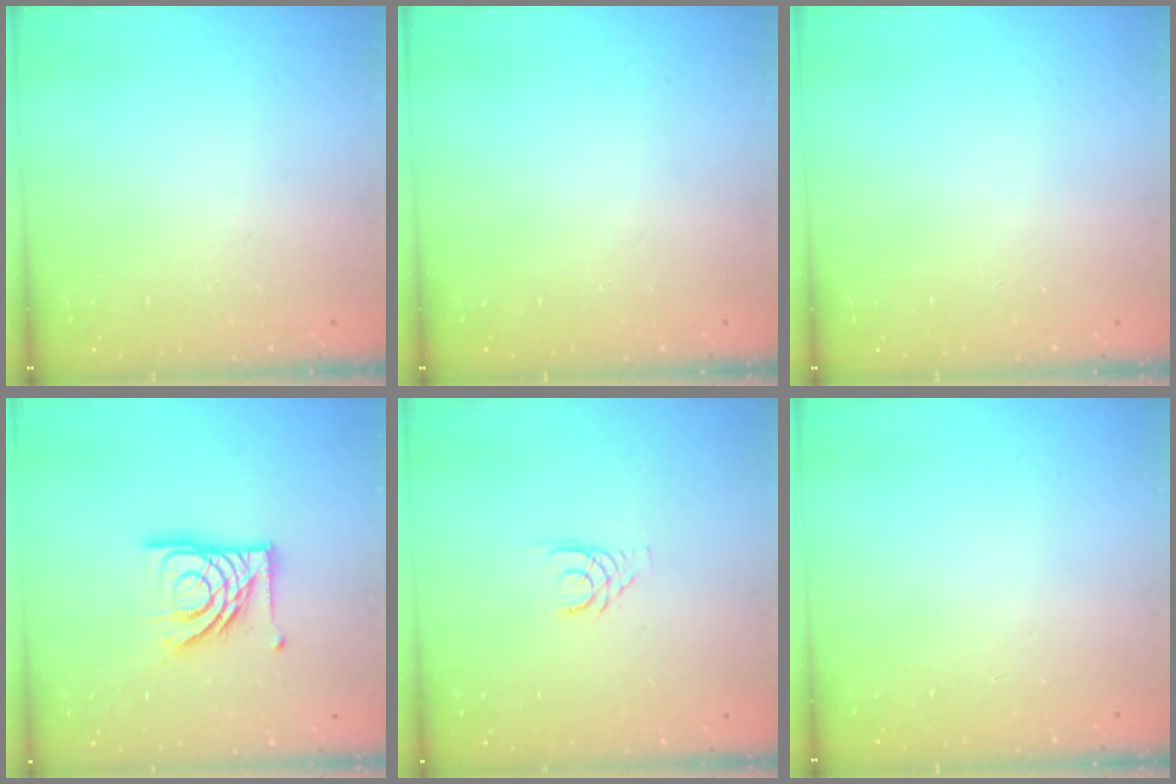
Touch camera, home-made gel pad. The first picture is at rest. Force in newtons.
{"total": 0.0}
{"total": 0.0}
{"total": 14.7, "press": 14.6, "slide": 1.7}
{"total": 3.4, "press": 3.4, "slide": 0.3}
{"total": 0.0}